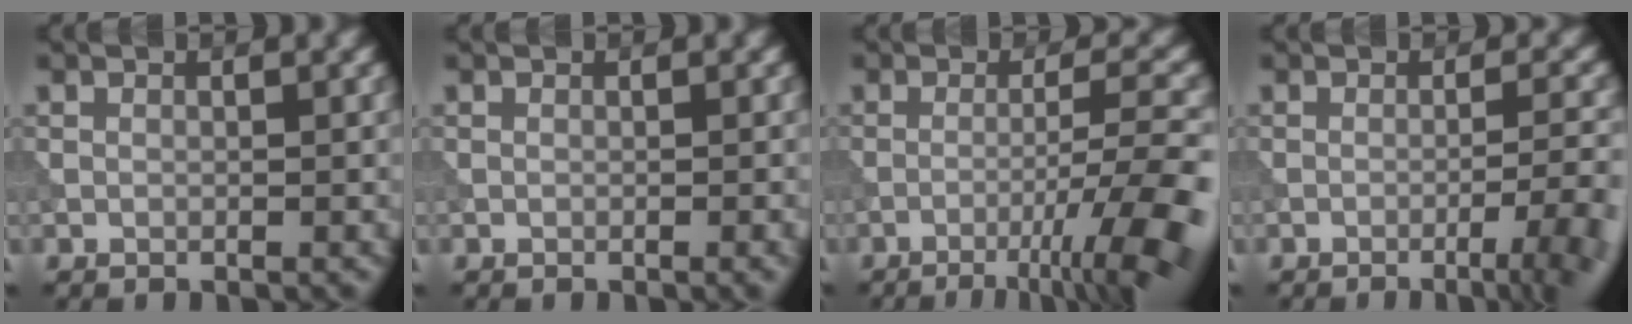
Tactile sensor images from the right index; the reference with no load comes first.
{"total": 0.6, "force": [-0.2, 0.1, 0.6], "torque": [-0.006, 0.000, -0.003]}
{"total": 9.4, "force": [-4.7, 1.4, 8.1], "torque": [-0.111, 0.006, -0.067]}
{"total": 5.4, "force": [-2.5, 1.0, 4.7], "torque": [-0.058, 0.005, -0.041]}